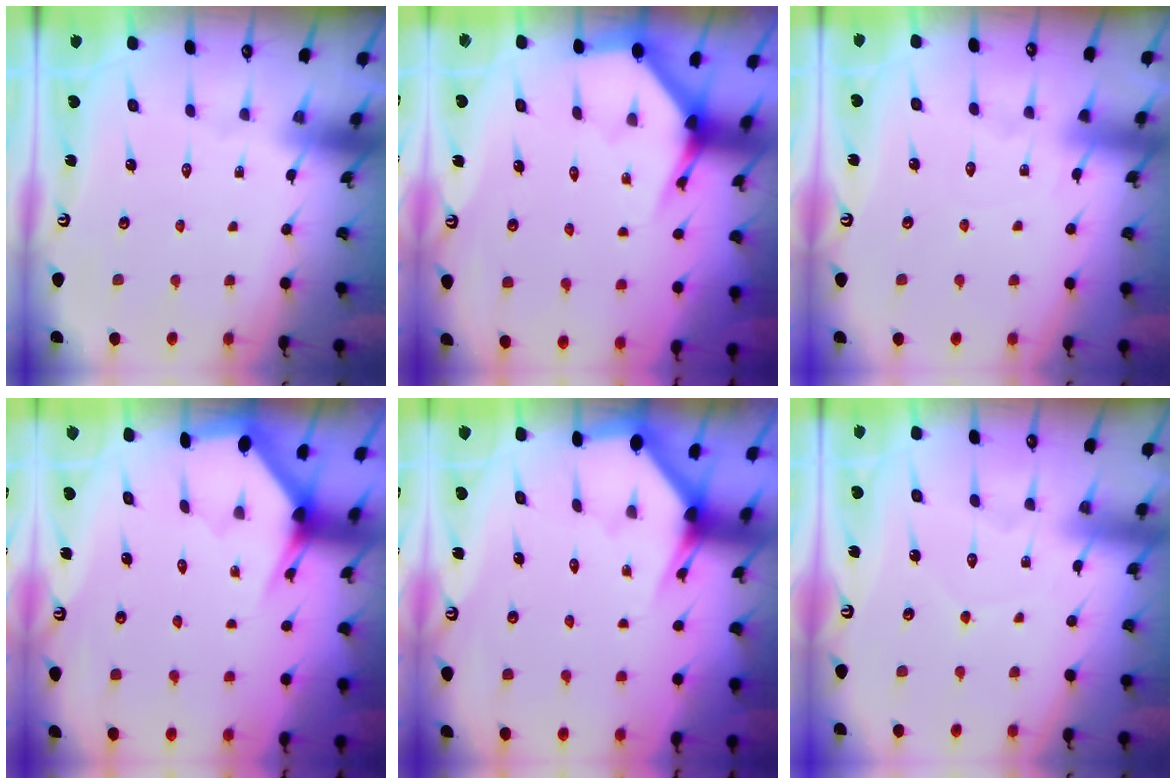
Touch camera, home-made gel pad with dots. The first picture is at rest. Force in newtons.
{"total": 3.8, "press": 3.8, "slide": 0.2}
{"total": 5.4, "press": 5.3, "slide": 0.7}
{"total": 3.2, "press": 3.2, "slide": 0.1}
{"total": 2.8, "press": 2.8, "slide": 0.1}
{"total": 3.2, "press": 3.2, "slide": 0.3}